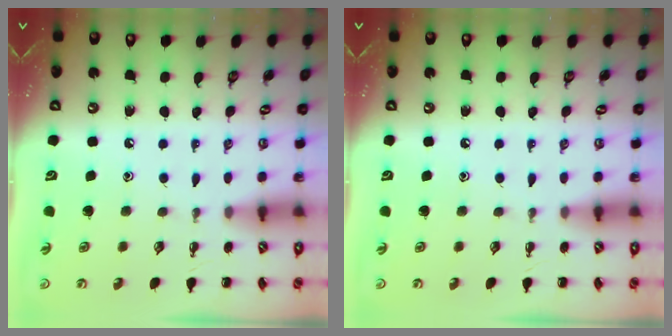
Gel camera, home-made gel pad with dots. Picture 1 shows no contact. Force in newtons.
{"total": 0.0}